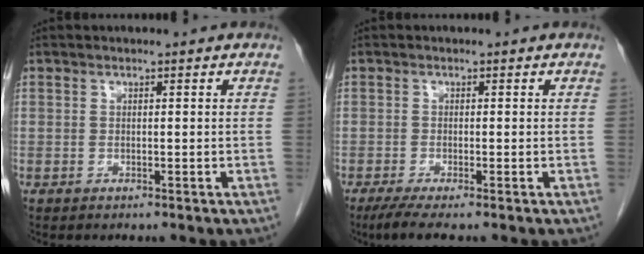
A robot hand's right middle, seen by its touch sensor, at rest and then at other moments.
{"total": 3.6, "force": [-2.4, 0.1, 2.6], "torque": [-0.051, -0.012, -0.047]}